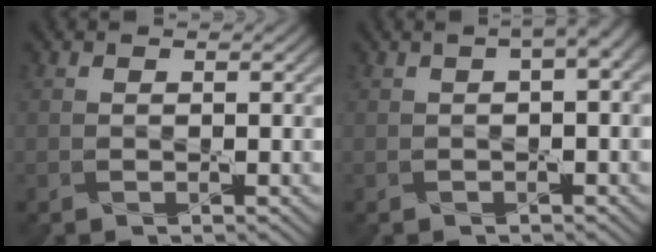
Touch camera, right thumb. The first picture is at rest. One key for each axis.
{"total": 2.8, "fx": 0.6, "fy": 0.6, "fz": 2.7, "tx": -0.040, "ty": 0.011, "tz": 0.009}